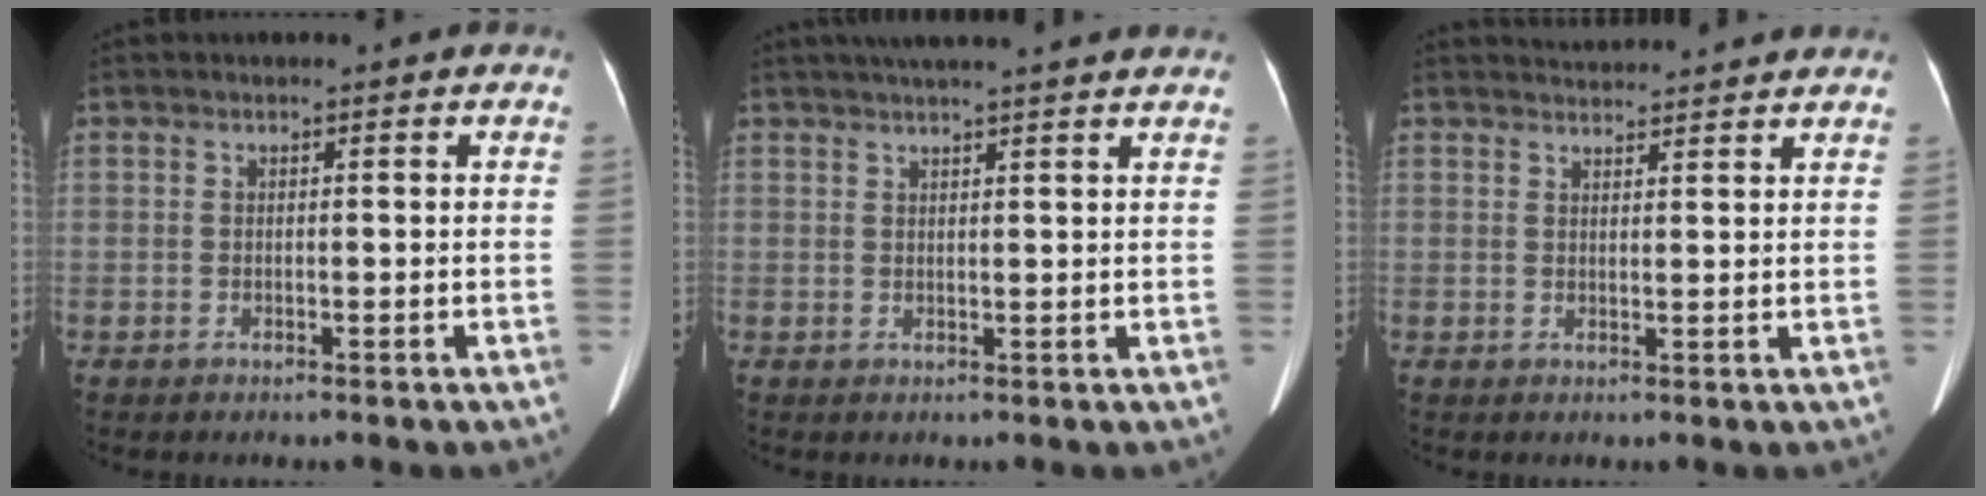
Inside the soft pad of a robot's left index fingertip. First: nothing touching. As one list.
[{"total": 12.4, "force": [10.8, 0.4, 6.0], "torque": [-0.093, 0.037, 0.134]}, {"total": 6.3, "force": [6.2, 0.2, 1.1], "torque": [-0.020, 0.028, 0.074]}]